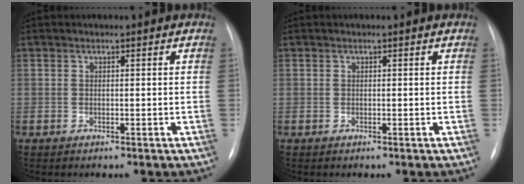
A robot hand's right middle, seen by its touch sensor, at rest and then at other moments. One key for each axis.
{"total": 0.0}